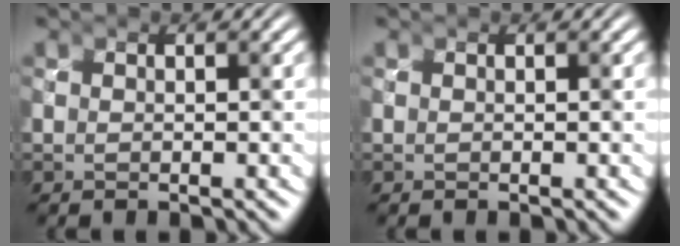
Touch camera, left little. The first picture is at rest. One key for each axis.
{"total": 0.0}